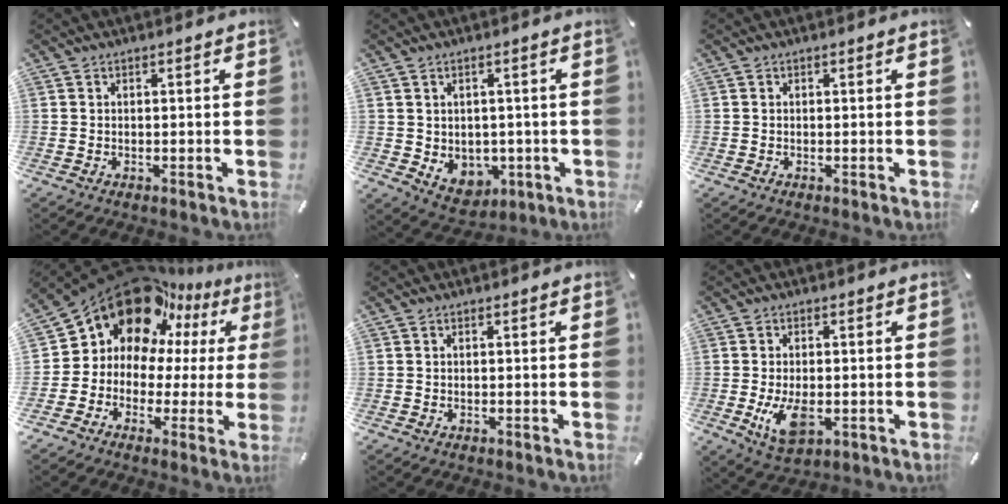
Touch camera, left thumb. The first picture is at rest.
{"total": 5.7, "force": [0.9, 5.3, 1.7], "torque": [-0.025, -0.012, 0.020]}
{"total": 0.0}
{"total": 16.6, "force": [10.3, 11.3, 6.3], "torque": [-0.137, -0.088, 0.184]}
{"total": 0.0}
{"total": 7.6, "force": [-1.2, 4.4, 6.1], "torque": [-0.134, -0.008, -0.023]}